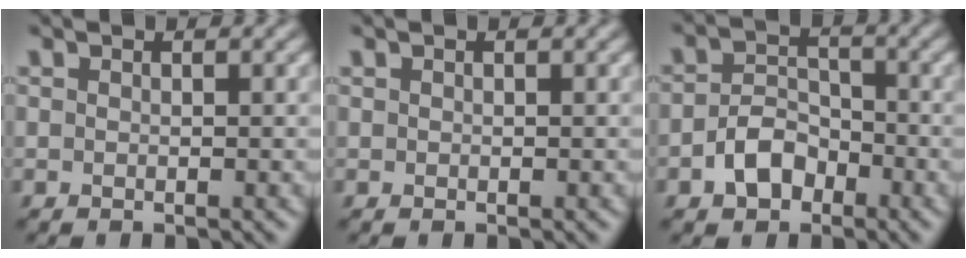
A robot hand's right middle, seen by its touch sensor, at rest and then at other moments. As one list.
[{"total": 0.0}, {"total": 3.5, "force": [-2.0, 2.4, 1.6], "torque": [-0.027, 0.004, -0.039]}]